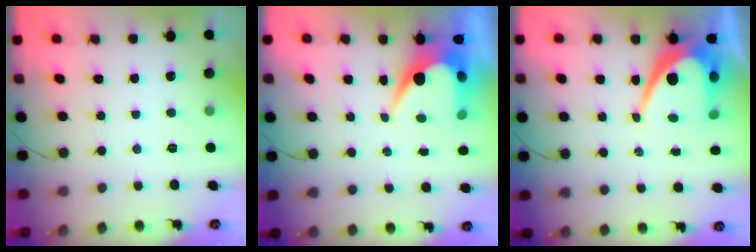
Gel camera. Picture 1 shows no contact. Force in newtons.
{"total": 8.3, "press": 8.3, "slide": 0.7}
{"total": 11.5, "press": 11.4, "slide": 0.9}